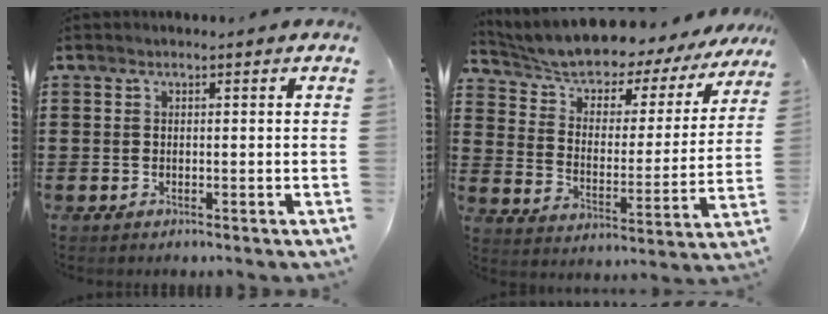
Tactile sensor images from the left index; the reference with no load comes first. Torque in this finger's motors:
{"motor_torque": [1.18, -0.96, 0.48, 0.18]}